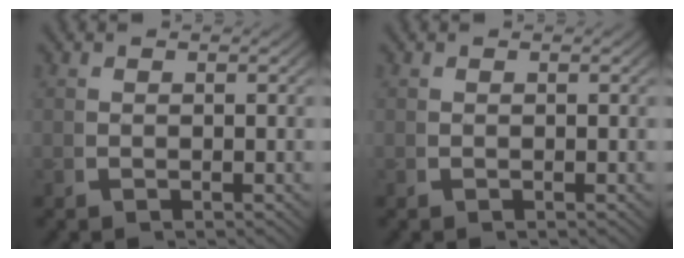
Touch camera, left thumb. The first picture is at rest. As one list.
[{"total": 0.0}]